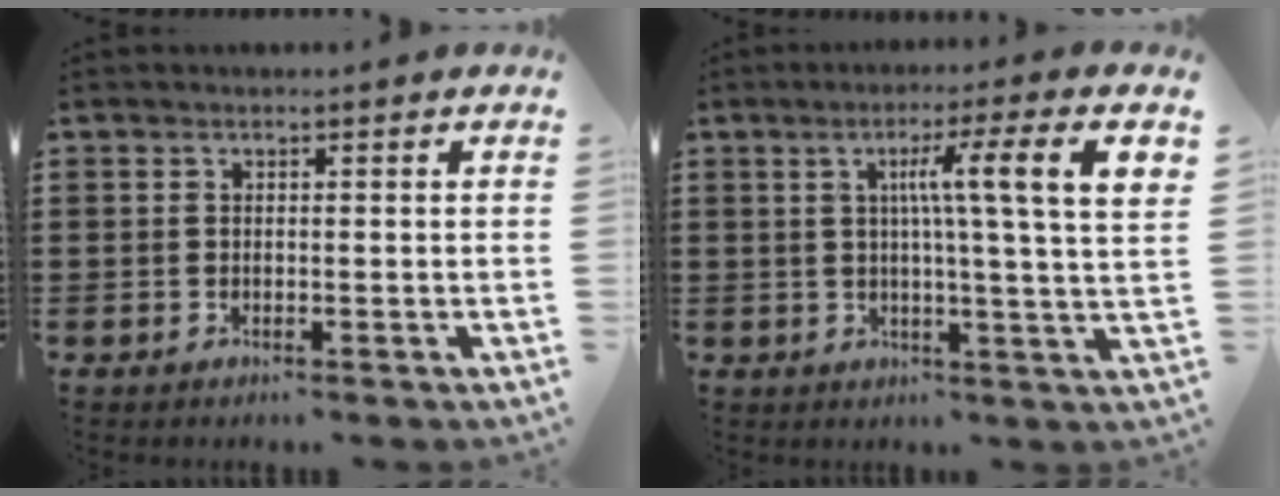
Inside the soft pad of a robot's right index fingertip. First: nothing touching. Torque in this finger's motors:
{"motor_torque": [1.42, 0.70, 0.64, 0.15]}